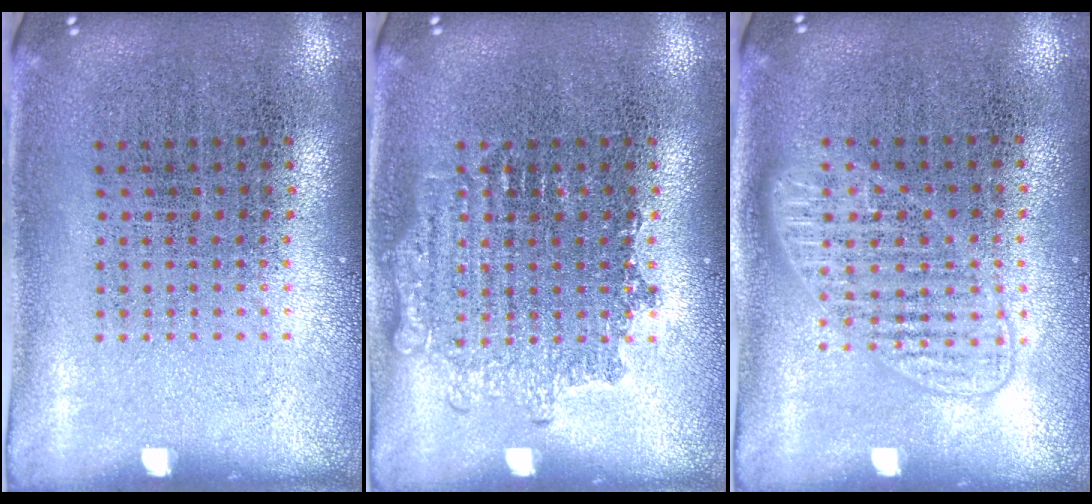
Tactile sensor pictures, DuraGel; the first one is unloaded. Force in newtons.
{"total": 1.7, "press": 1.6, "slide": 0.3}
{"total": 1.4, "press": 1.3, "slide": 0.4}